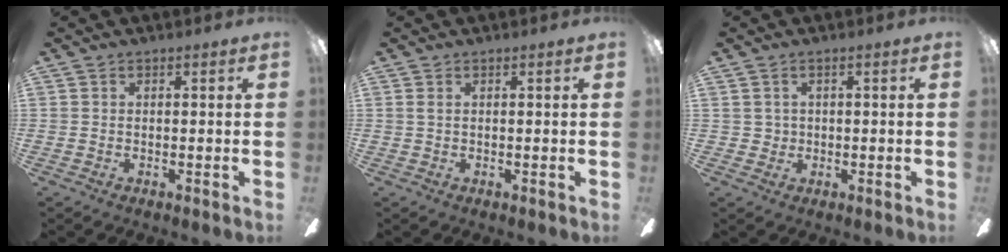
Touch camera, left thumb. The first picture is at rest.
{"total": 0.8, "force": [0.4, 0.3, 0.6], "torque": [-0.014, 0.002, 0.006]}
{"total": 1.7, "force": [0.5, 1.6, 0.1], "torque": [-0.007, 0.004, 0.008]}